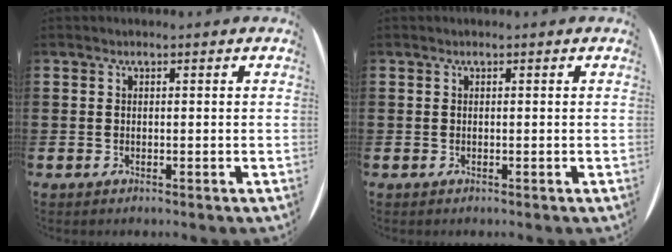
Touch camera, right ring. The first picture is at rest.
{"total": 0.0}